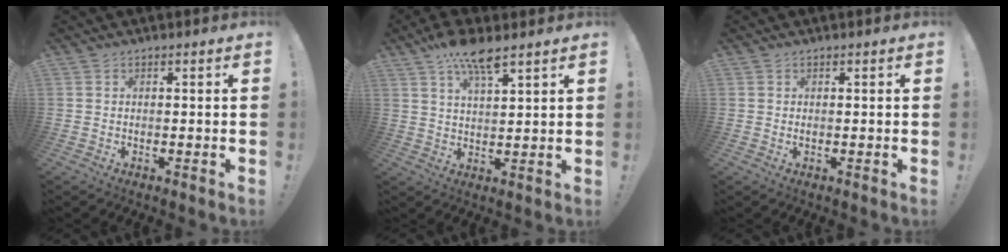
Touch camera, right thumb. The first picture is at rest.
{"total": 9.6, "force": [6.8, 2.3, 6.5], "torque": [-0.116, -0.033, 0.120]}
{"total": 0.0}